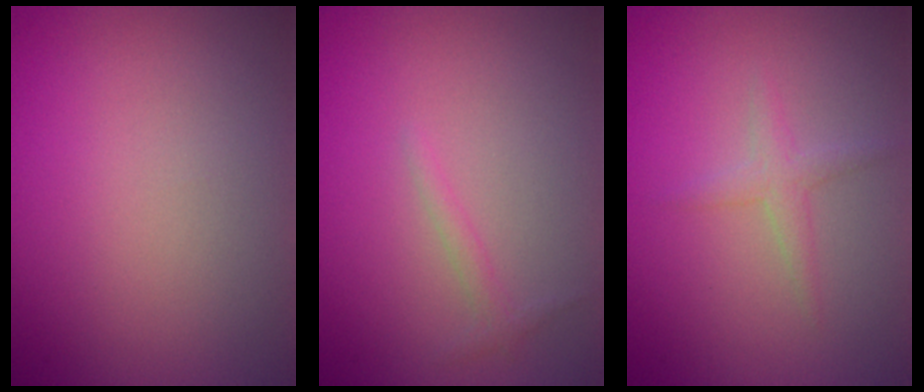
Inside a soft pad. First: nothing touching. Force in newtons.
{"total": 0.9, "press": 0.9, "slide": 0.1}
{"total": 1.5, "press": 1.5, "slide": 0.1}